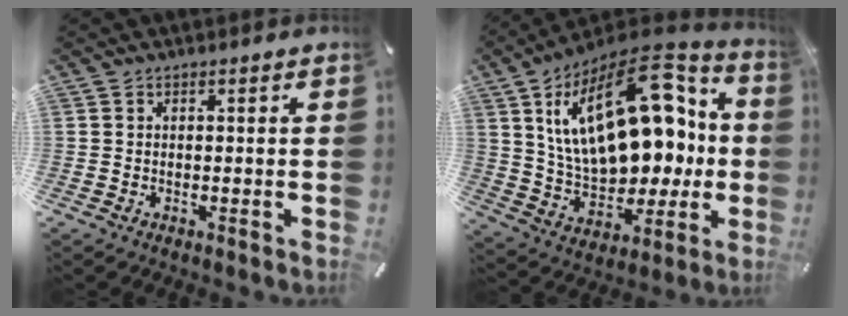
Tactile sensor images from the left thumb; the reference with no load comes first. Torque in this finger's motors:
{"motor_torque": [1.72, 3.28, 2.41, -0.36, 0.24]}